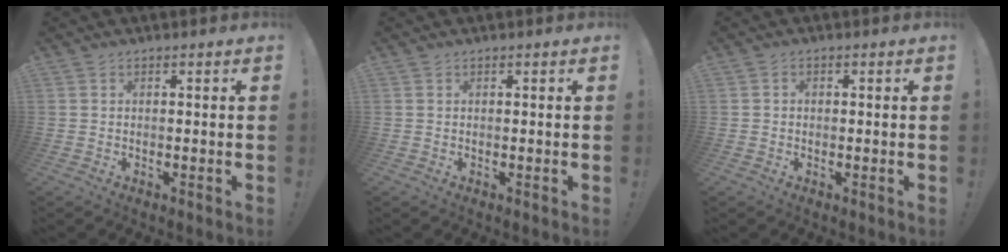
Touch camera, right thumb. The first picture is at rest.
{"total": 0.0}
{"total": 1.2, "force": [-0.5, 1.1, 0.4], "torque": [-0.010, 0.006, -0.009]}